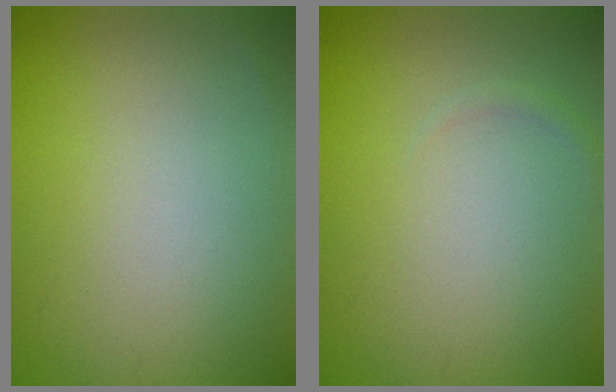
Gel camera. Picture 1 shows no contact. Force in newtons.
{"total": 0.6, "press": 0.6, "slide": 0.0}